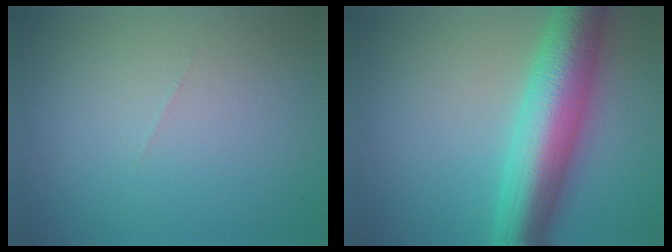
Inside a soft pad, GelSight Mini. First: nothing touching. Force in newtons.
{"total": 10.3, "press": 10.3, "slide": 0.1}